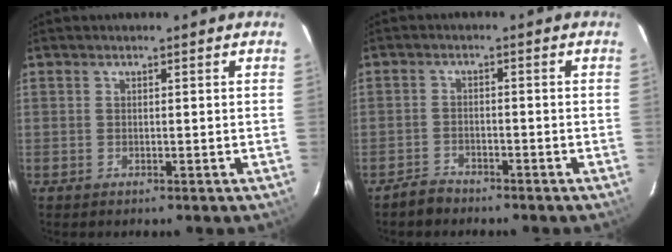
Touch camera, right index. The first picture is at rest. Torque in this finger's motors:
{"motor_torque": [0.33, 0.28, 0.02, -0.01]}